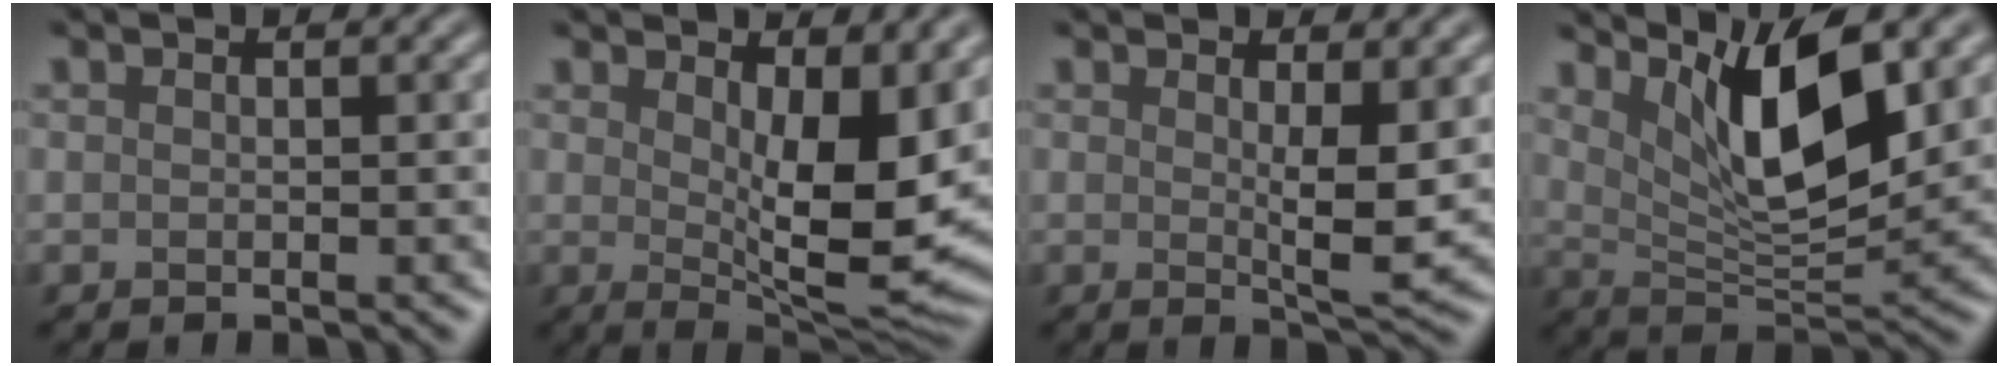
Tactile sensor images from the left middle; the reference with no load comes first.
{"total": 8.7, "force": [1.6, 2.9, 8.0], "torque": [-0.120, -0.016, 0.030]}
{"total": 3.4, "force": [0.7, 0.6, 3.2], "torque": [-0.052, -0.014, 0.015]}
{"total": 8.4, "force": [3.9, 2.6, 7.0], "torque": [-0.121, -0.016, 0.071]}